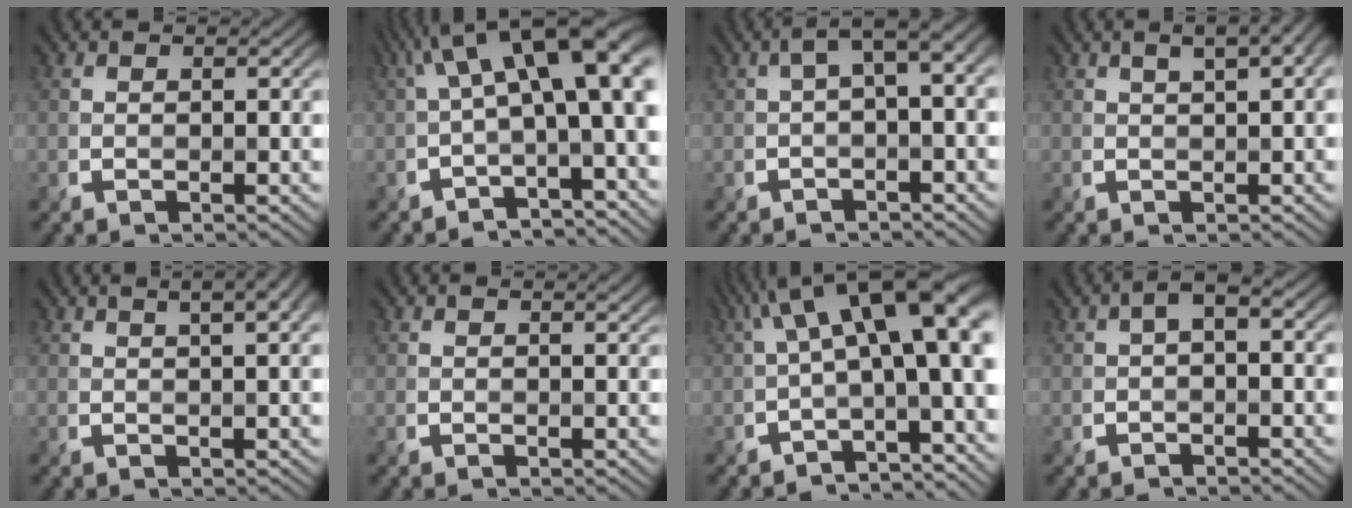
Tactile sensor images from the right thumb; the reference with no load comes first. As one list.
[{"total": 12.3, "force": [2.0, 4.5, 11.3], "torque": [-0.174, 0.010, 0.034]}, {"total": 3.7, "force": [0.4, 1.0, 3.6], "torque": [-0.057, 0.010, 0.003]}, {"total": 4.7, "force": [2.1, 1.4, 4.0], "torque": [-0.058, 0.016, 0.025]}, {"total": 5.3, "force": [2.6, 1.6, 4.4], "torque": [-0.056, 0.016, 0.019]}, {"total": 0.8, "force": [0.6, 0.1, 0.5], "torque": [-0.010, -0.001, 0.010]}, {"total": 13.5, "force": [1.8, 4.9, 12.4], "torque": [-0.191, 0.013, 0.032]}, {"total": 2.5, "force": [0.1, 1.1, 2.2], "torque": [-0.041, 0.010, -0.003]}]